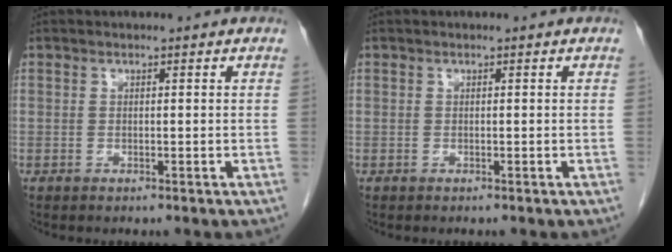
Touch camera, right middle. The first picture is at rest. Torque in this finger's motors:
{"motor_torque": [-0.28, 0.20, -0.24, -0.05]}